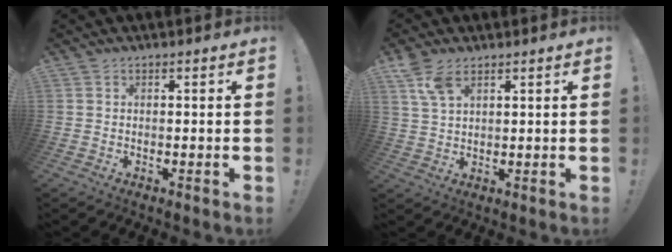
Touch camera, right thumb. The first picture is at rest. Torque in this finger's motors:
{"motor_torque": [0.40, 1.67, 0.63, 0.59, 0.00]}